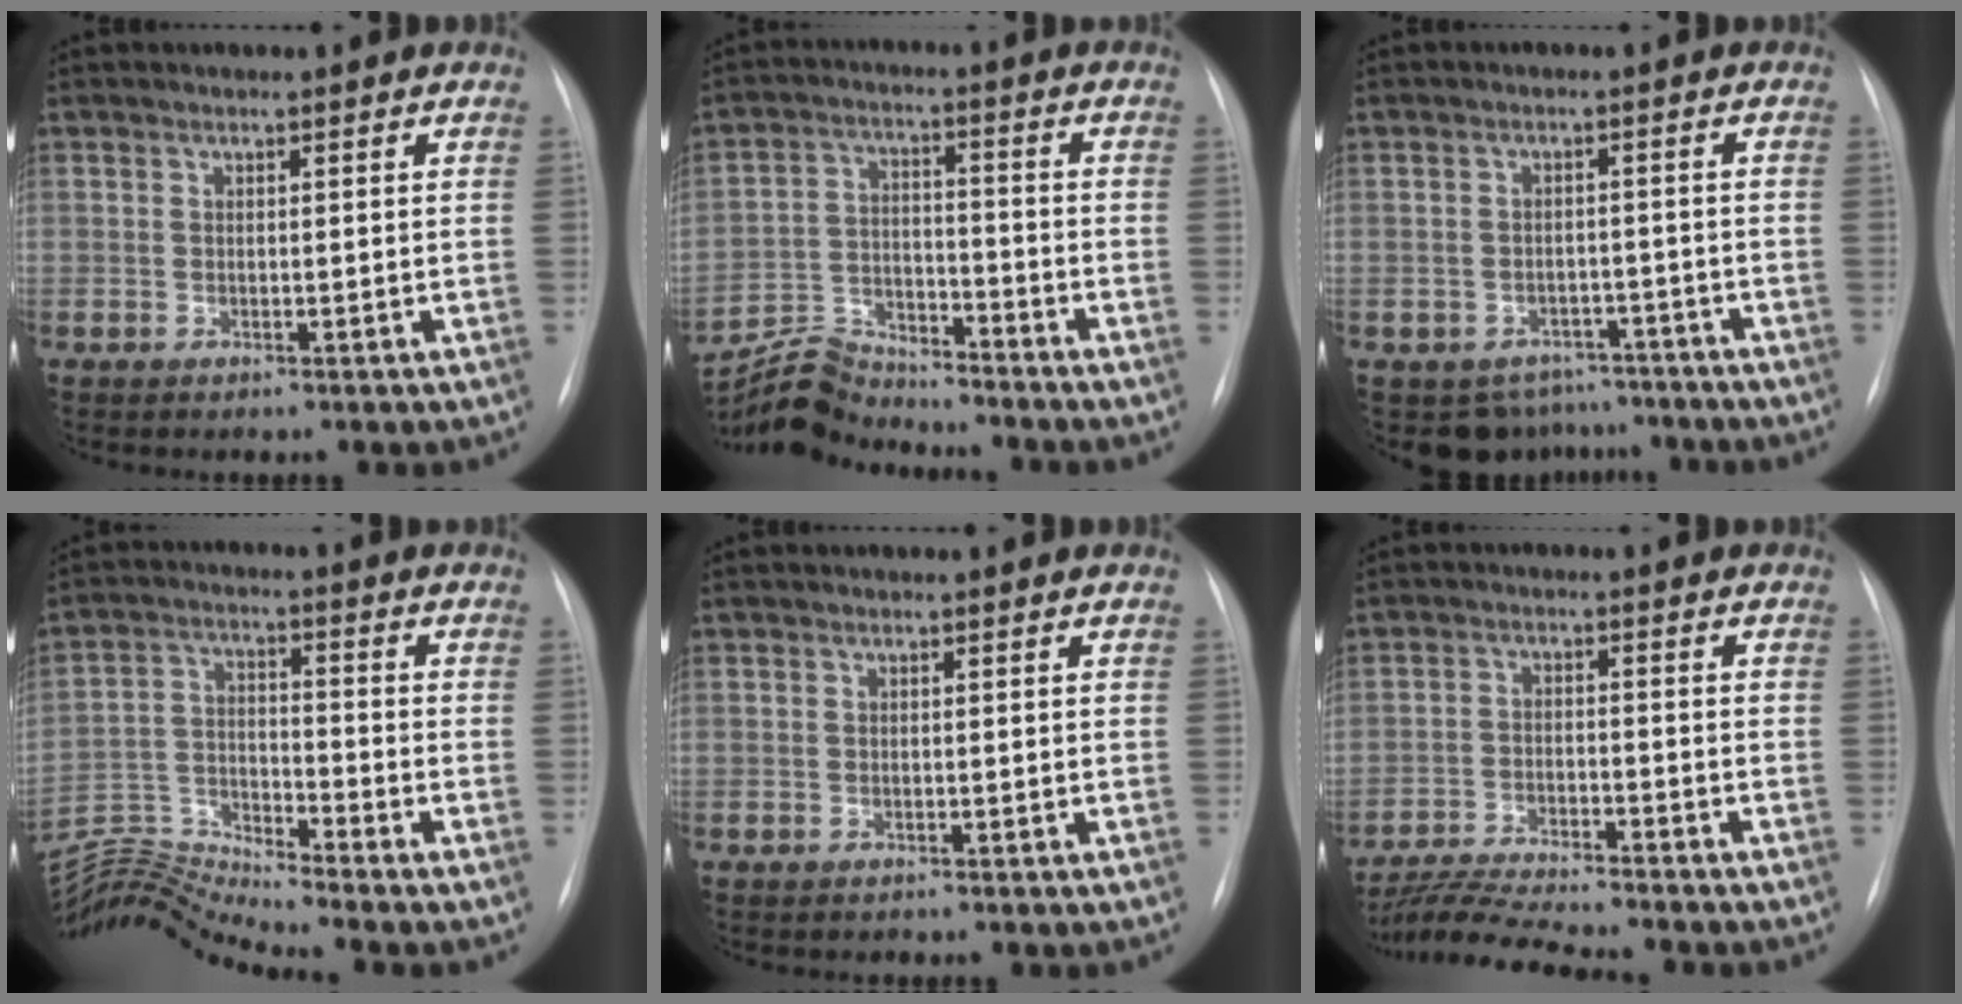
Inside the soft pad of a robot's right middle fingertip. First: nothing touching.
{"total": 7.8, "force": [-7.7, 0.4, -0.6], "torque": [0.001, 0.016, -0.141]}
{"total": 7.3, "force": [-5.8, 4.5, 0.0], "torque": [0.012, 0.022, -0.072]}
{"total": 11.0, "force": [-10.6, -3.0, 0.6], "torque": [-0.020, 0.022, -0.201]}
{"total": 0.0}
{"total": 10.7, "force": [-9.8, 0.0, 4.3], "torque": [-0.077, -0.014, -0.163]}